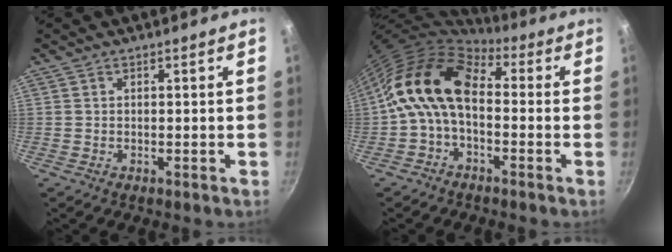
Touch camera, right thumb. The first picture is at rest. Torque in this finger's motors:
{"motor_torque": [2.50, 2.51, 0.50, -0.08, 0.50]}